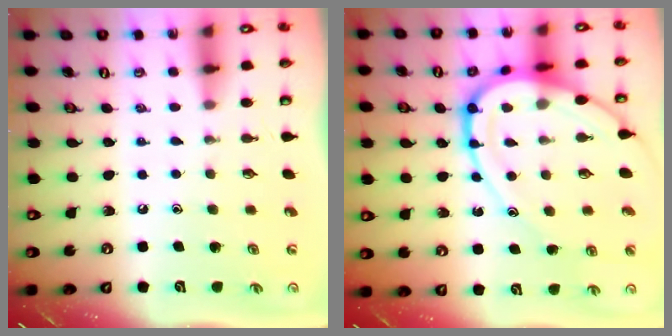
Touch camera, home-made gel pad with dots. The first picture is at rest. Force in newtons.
{"total": 15.9, "press": 15.9, "slide": 1.5}